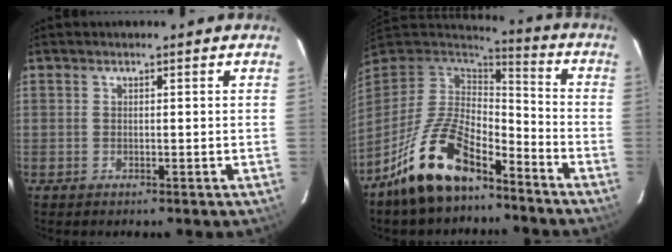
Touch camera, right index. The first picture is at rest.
{"total": 17.0, "force": [-11.6, 7.0, 10.3], "torque": [-0.214, -0.004, -0.209]}